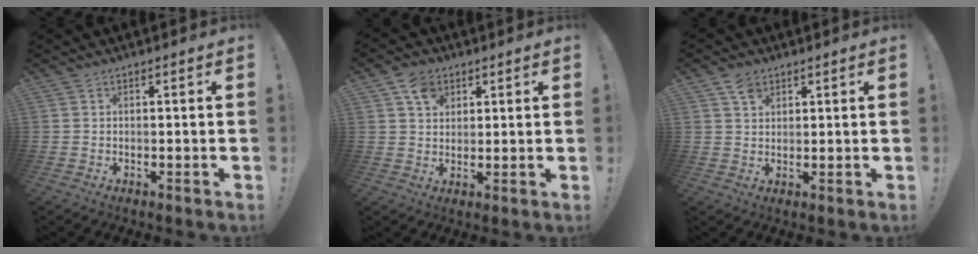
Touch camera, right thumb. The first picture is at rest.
{"total": 6.8, "force": [3.5, 5.1, 2.8], "torque": [-0.044, -0.008, 0.064]}
{"total": 4.1, "force": [2.6, 2.6, 1.7], "torque": [-0.023, -0.011, 0.047]}